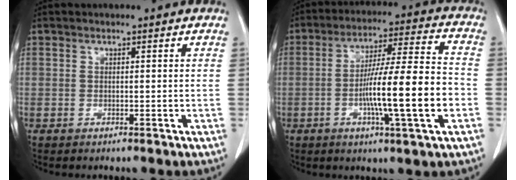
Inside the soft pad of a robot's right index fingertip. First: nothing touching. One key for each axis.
{"total": 15.3, "fx": -3.7, "fy": 0.3, "fz": 14.8, "tx": -0.250, "ty": 0.001, "tz": -0.064}